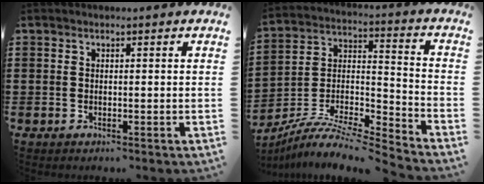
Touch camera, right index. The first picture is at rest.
{"total": 8.4, "force": [-7.5, 1.6, 3.4], "torque": [-0.076, 0.002, -0.154]}